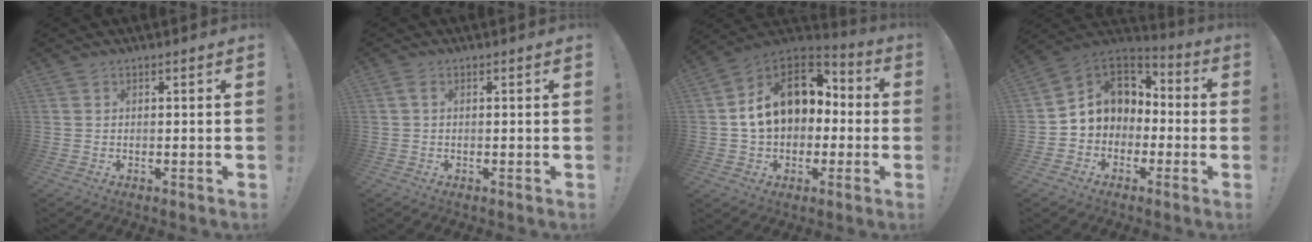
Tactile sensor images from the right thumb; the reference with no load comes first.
{"total": 1.5, "force": [0.2, 0.9, 1.2], "torque": [-0.025, 0.005, 0.005]}
{"total": 17.6, "force": [4.4, 12.7, 11.4], "torque": [-0.158, -0.004, 0.089]}
{"total": 9.5, "force": [1.7, 8.6, 3.8], "torque": [-0.058, -0.002, 0.040]}